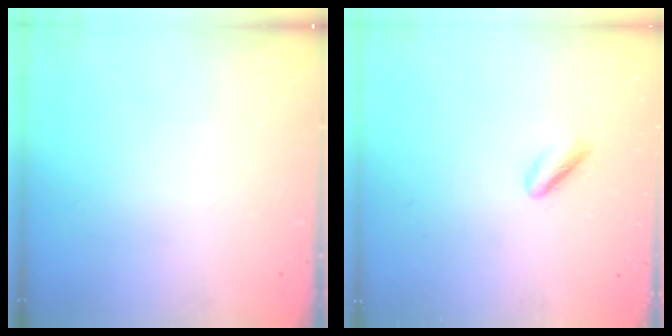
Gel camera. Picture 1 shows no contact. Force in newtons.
{"total": 2.1, "press": 1.9, "slide": 0.8}